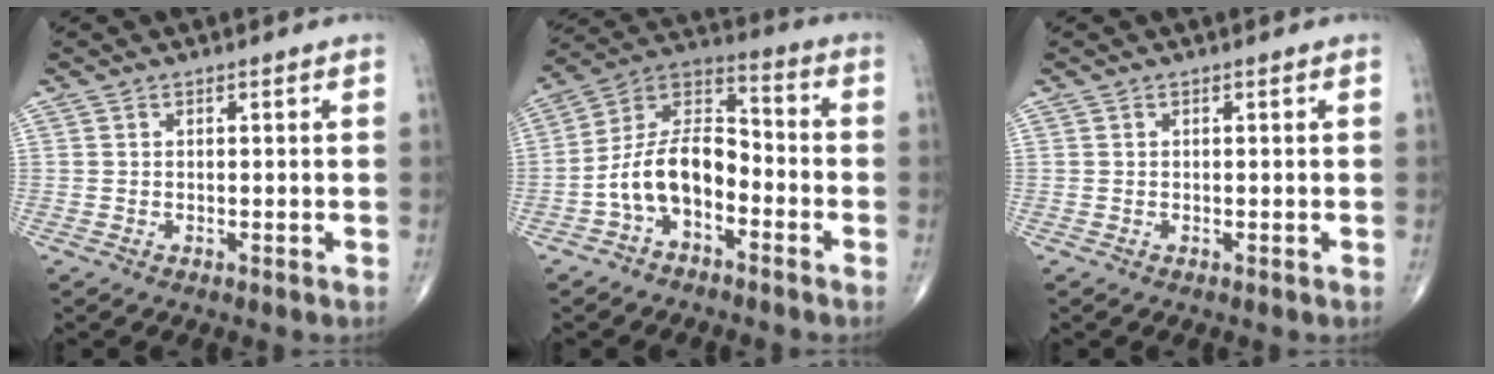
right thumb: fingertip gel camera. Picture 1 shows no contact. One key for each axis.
{"total": 12.3, "fx": -4.3, "fy": 7.1, "fz": 9.1, "tx": -0.153, "ty": 0.062, "tz": -0.091}
{"total": 0.0}